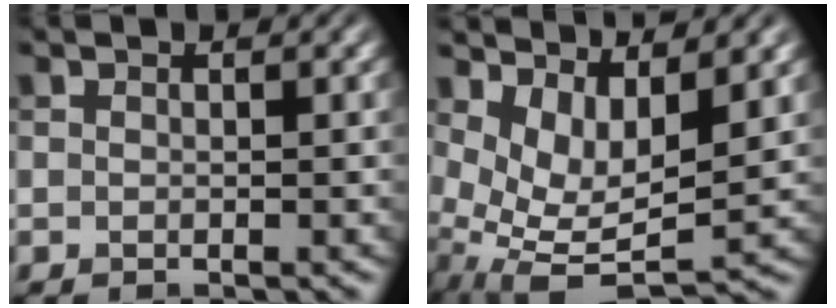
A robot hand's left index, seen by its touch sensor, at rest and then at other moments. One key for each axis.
{"total": 6.5, "fx": 1.8, "fy": 3.1, "fz": 5.4, "tx": -0.105, "ty": -0.012, "tz": 0.037}